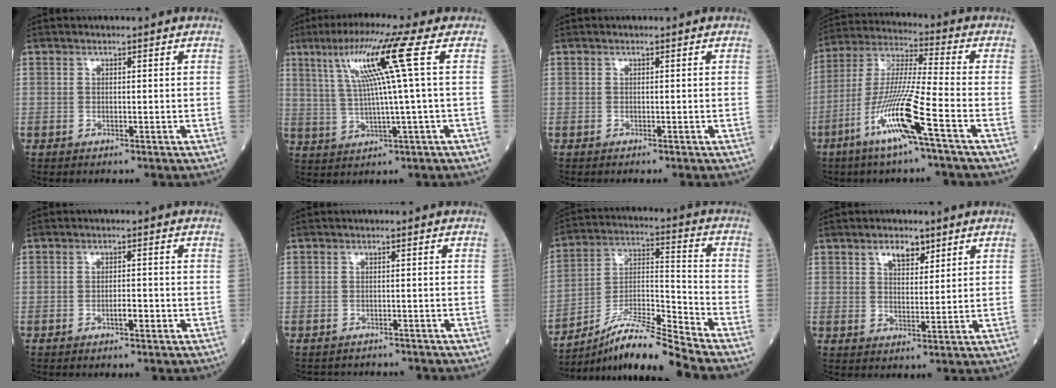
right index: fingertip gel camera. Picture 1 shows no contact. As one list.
[{"total": 10.8, "force": [3.7, -2.0, 9.9], "torque": [-0.176, 0.020, 0.073]}, {"total": 0.0}, {"total": 13.3, "force": [-6.4, -0.8, 11.6], "torque": [-0.238, -0.013, -0.126]}, {"total": 1.9, "force": [-0.9, 0.4, 1.6], "torque": [-0.024, 0.002, -0.016]}, {"total": 4.4, "force": [-4.1, 1.7, 0.1], "torque": [0.000, 0.000, -0.054]}, {"total": 12.9, "force": [-11.4, -1.7, 5.7], "torque": [-0.103, 0.011, -0.205]}, {"total": 3.8, "force": [2.5, 1.8, 2.2], "torque": [-0.036, 0.001, 0.042]}]